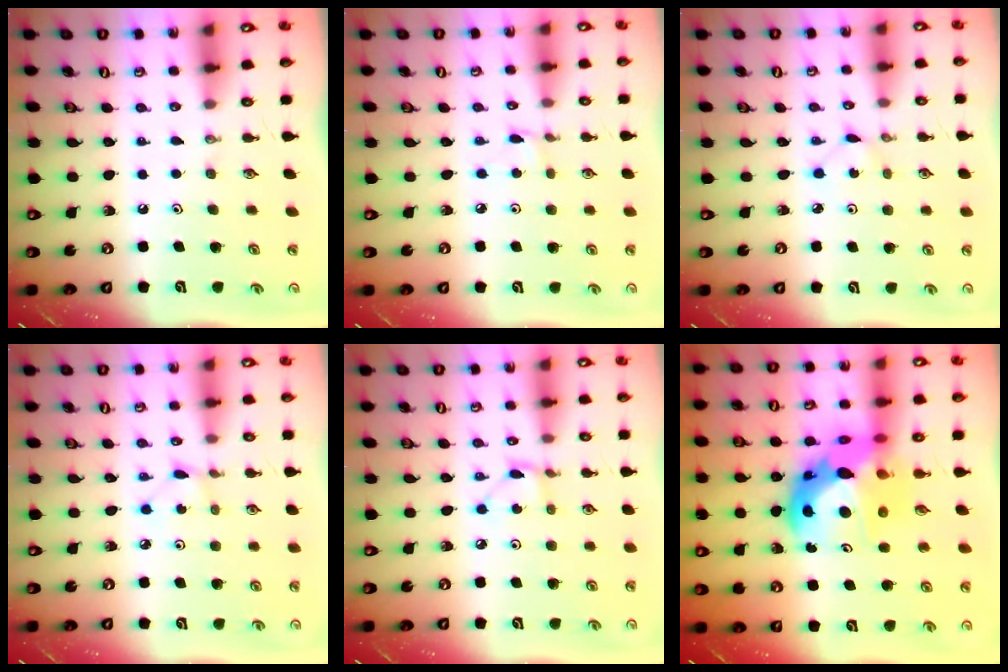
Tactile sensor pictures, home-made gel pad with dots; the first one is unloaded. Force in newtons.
{"total": 1.9, "press": 1.9, "slide": 0.2}
{"total": 1.3, "press": 1.2, "slide": 0.1}
{"total": 1.1, "press": 1.1, "slide": 0.1}
{"total": 2.4, "press": 2.4, "slide": 0.3}
{"total": 16.5, "press": 16.5, "slide": 1.3}